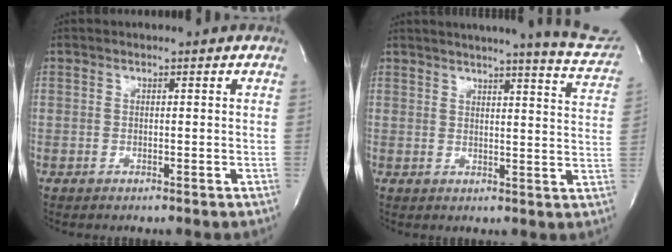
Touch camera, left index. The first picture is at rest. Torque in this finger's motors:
{"motor_torque": [0.47, -0.48, 0.23, 0.01]}